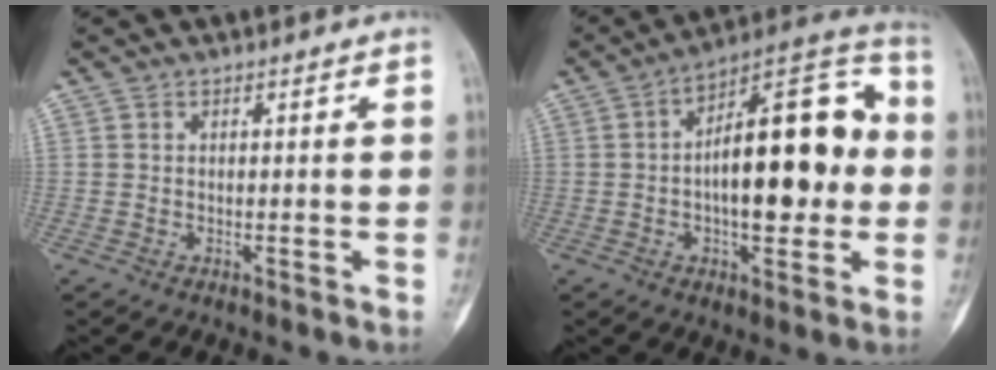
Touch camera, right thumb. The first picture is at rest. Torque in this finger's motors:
{"motor_torque": [2.14, 2.87, 1.06, -0.89, 0.27]}